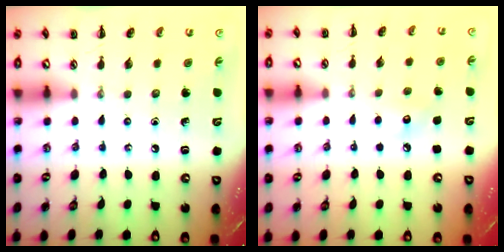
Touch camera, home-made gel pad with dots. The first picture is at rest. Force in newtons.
{"total": 6.2, "press": 6.0, "slide": 1.7}